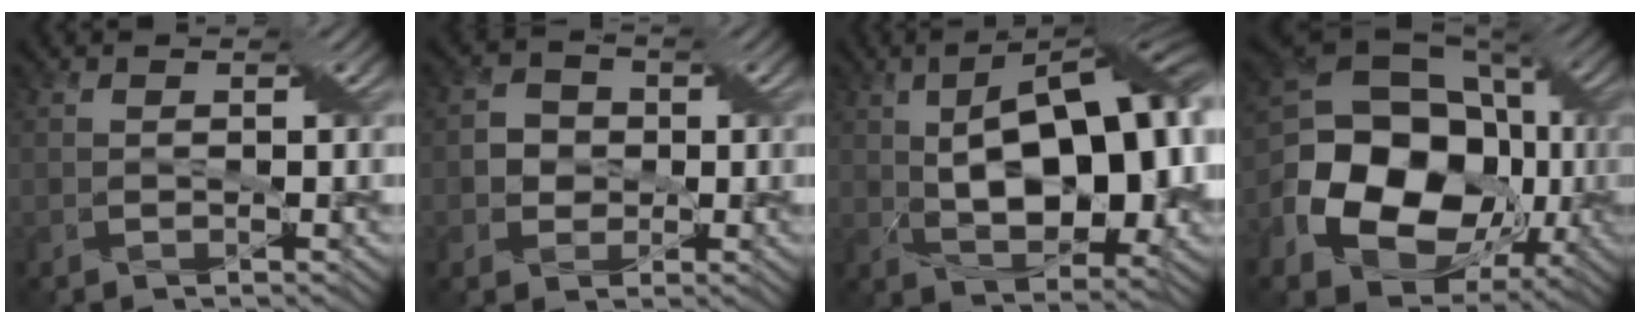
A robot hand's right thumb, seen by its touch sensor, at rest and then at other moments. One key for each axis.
{"total": 3.2, "fx": -0.2, "fy": 3.1, "fz": 1.0, "tx": -0.025, "ty": 0.003, "tz": -0.015}
{"total": 15.9, "fx": 1.5, "fy": 7.7, "fz": 13.9, "tx": -0.207, "ty": 0.014, "tz": 0.017}
{"total": 20.4, "fx": -3.8, "fy": 14.7, "fz": 13.6, "tx": -0.271, "ty": -0.032, "tz": -0.061}